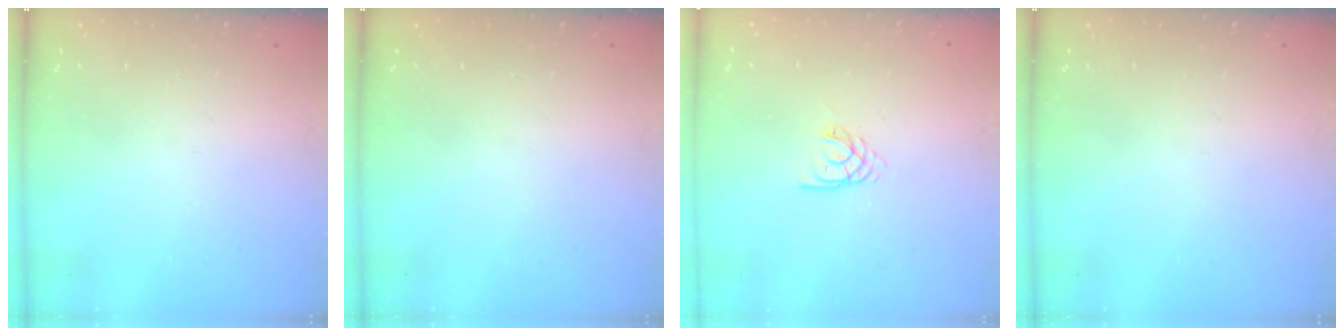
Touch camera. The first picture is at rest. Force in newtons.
{"total": 0.0}
{"total": 3.2, "press": 3.1, "slide": 0.4}
{"total": 0.0}